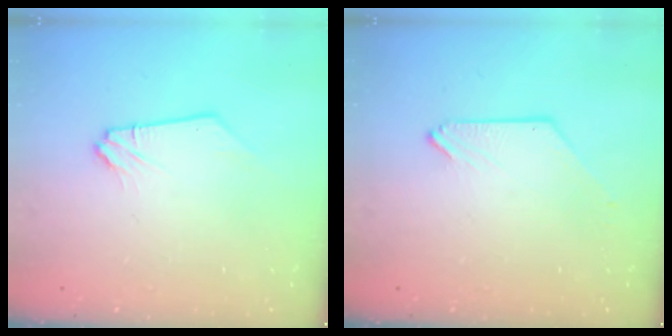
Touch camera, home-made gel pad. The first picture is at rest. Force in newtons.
{"total": 0.0}